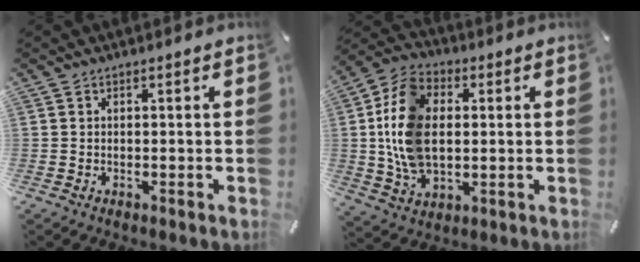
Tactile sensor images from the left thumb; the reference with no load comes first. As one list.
[{"total": 15.2, "force": [0.9, 11.0, 10.5], "torque": [-0.247, 0.012, 0.018]}]